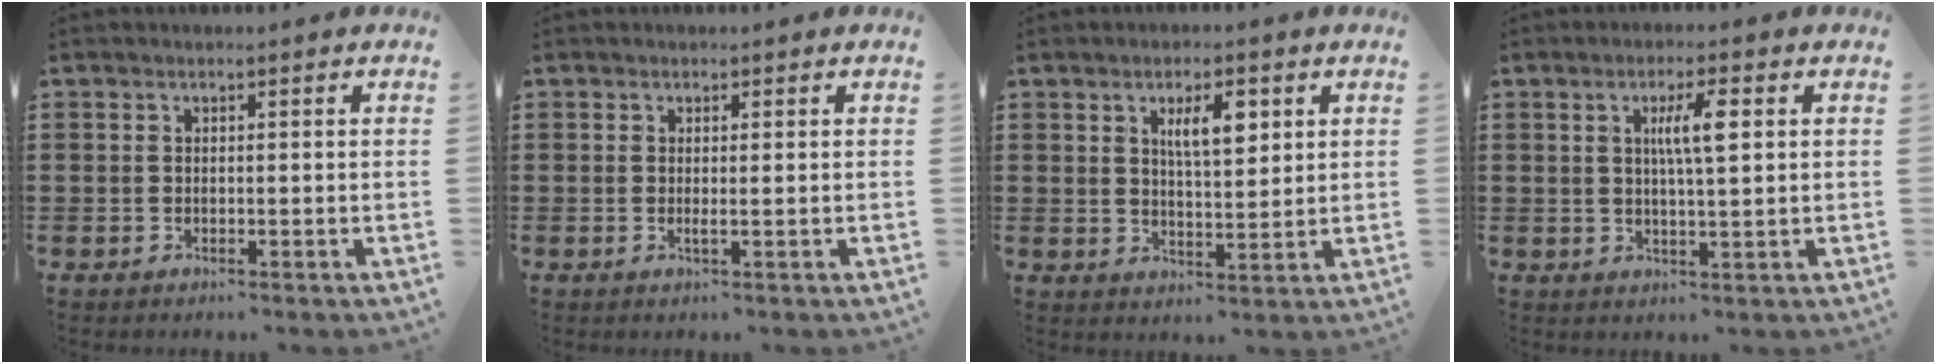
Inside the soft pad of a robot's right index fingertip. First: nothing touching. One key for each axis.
{"total": 0.9, "fx": 0.0, "fy": -0.1, "fz": 0.9, "tx": -0.015, "ty": -0.004, "tz": -0.001}
{"total": 5.6, "fx": 2.3, "fy": 1.9, "fz": 4.7, "tx": -0.082, "ty": 0.002, "tz": 0.035}
{"total": 5.1, "fx": 1.4, "fy": 0.9, "fz": 4.9, "tx": -0.098, "ty": 0.009, "tz": 0.018}